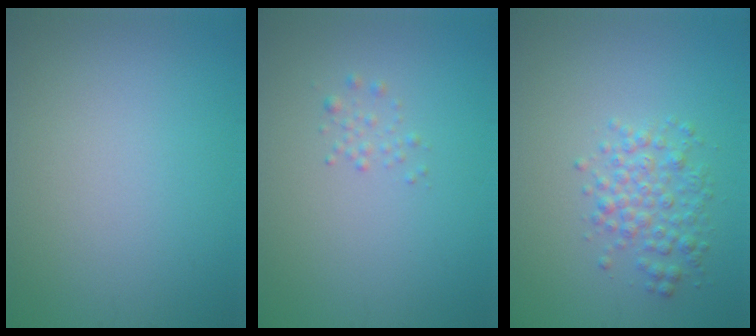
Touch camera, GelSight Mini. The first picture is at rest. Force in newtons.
{"total": 0.8, "press": 0.8, "slide": 0.0}
{"total": 2.9, "press": 2.9, "slide": 0.0}